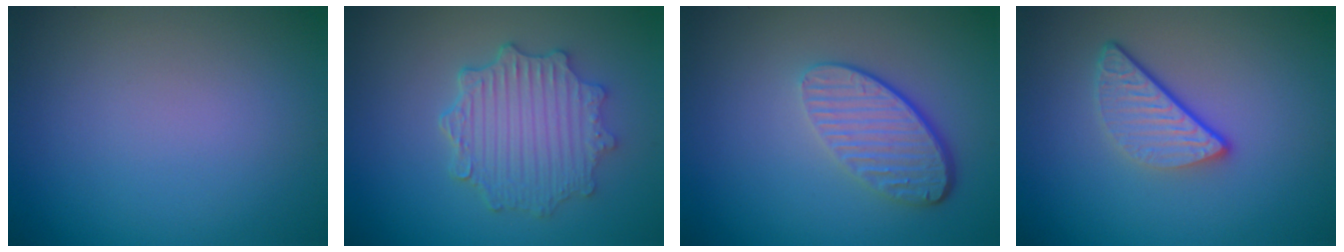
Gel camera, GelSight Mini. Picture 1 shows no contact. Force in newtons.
{"total": 4.9, "press": 3.8, "slide": 3.0}
{"total": 4.5, "press": 3.2, "slide": 3.1}
{"total": 3.4, "press": 2.6, "slide": 2.1}